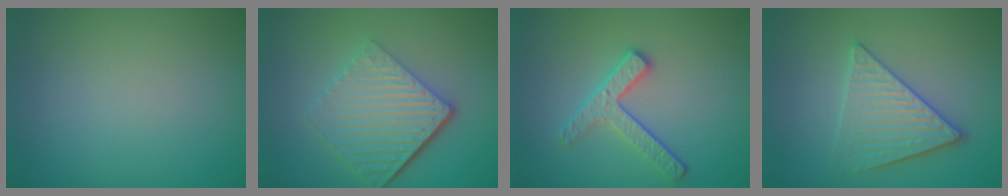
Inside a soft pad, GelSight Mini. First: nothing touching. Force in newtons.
{"total": 6.7, "press": 4.4, "slide": 5.1}
{"total": 2.8, "press": 2.5, "slide": 1.3}
{"total": 3.8, "press": 3.5, "slide": 1.5}